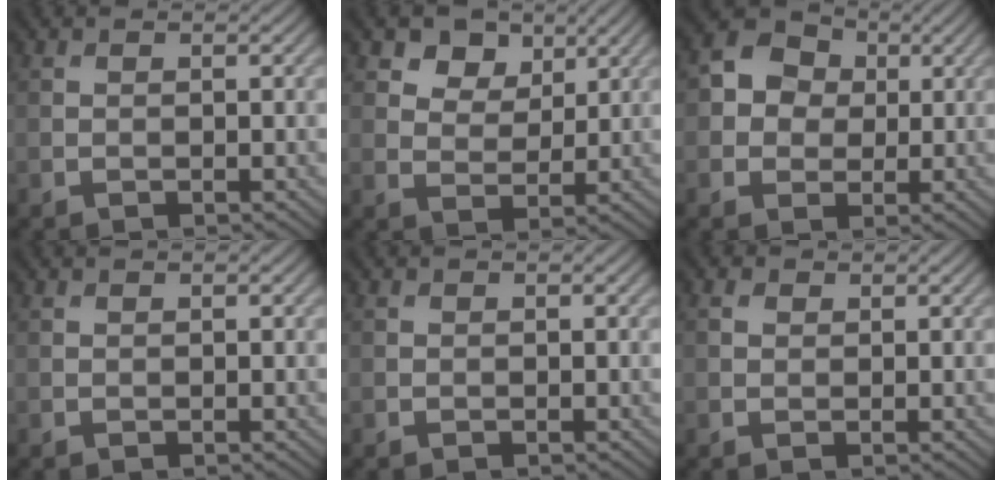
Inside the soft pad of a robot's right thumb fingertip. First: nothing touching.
{"total": 5.0, "force": [3.0, 3.4, 2.1], "torque": [-0.043, -0.014, 0.056]}
{"total": 6.2, "force": [1.0, 5.4, 2.9], "torque": [-0.076, 0.011, 0.000]}
{"total": 0.0}
{"total": 0.0}
{"total": 1.3, "force": [0.6, 1.0, 0.5], "torque": [-0.013, 0.001, 0.011]}